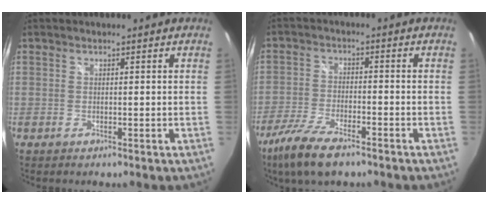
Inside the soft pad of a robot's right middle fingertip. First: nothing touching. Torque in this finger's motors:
{"motor_torque": [1.12, -1.02, 0.22, 0.11]}